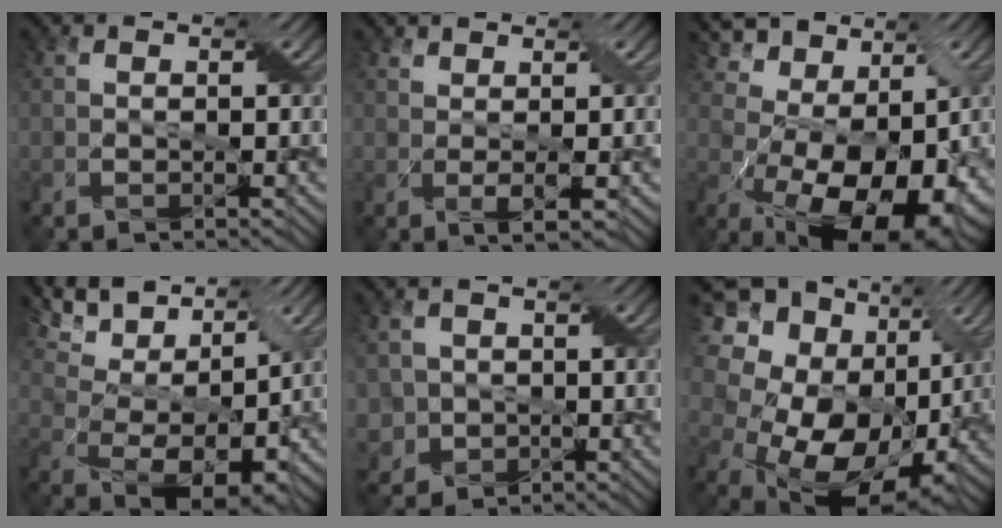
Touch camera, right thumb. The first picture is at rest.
{"total": 2.3, "force": [1.0, 0.1, 2.0], "torque": [-0.043, 0.001, 0.021]}
{"total": 15.5, "force": [2.5, 9.5, 11.9], "torque": [-0.215, -0.006, 0.077]}
{"total": 13.5, "force": [7.9, 6.5, 8.8], "torque": [-0.207, 0.036, 0.134]}
{"total": 4.1, "force": [-0.9, 3.9, 0.9], "torque": [-0.027, -0.003, -0.025]}
{"total": 18.5, "force": [1.4, 14.3, 11.6], "torque": [-0.239, -0.022, 0.056]}